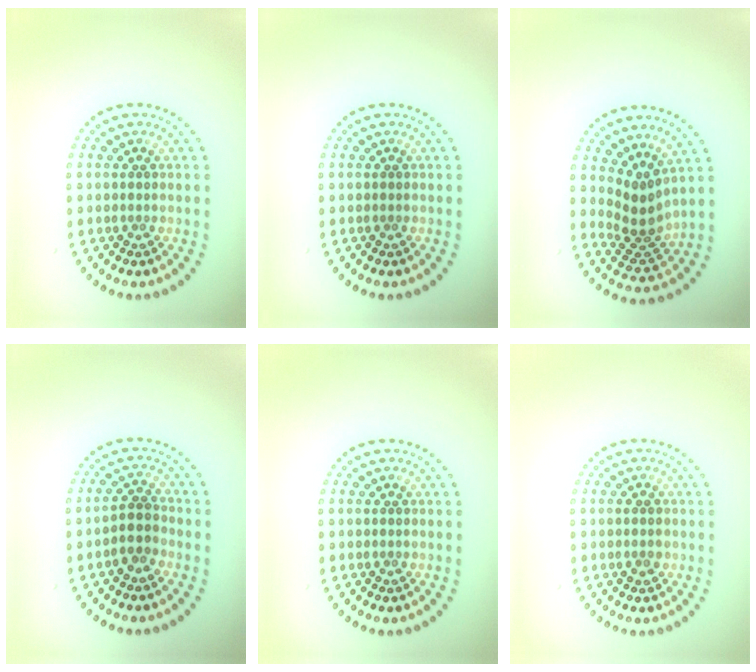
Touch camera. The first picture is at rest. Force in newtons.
{"total": 0.0}
{"total": 3.0, "press": 2.2, "slide": 2.1}
{"total": 2.2, "press": 1.7, "slide": 1.3}
{"total": 0.0}
{"total": 1.0, "press": 1.0, "slide": 0.3}